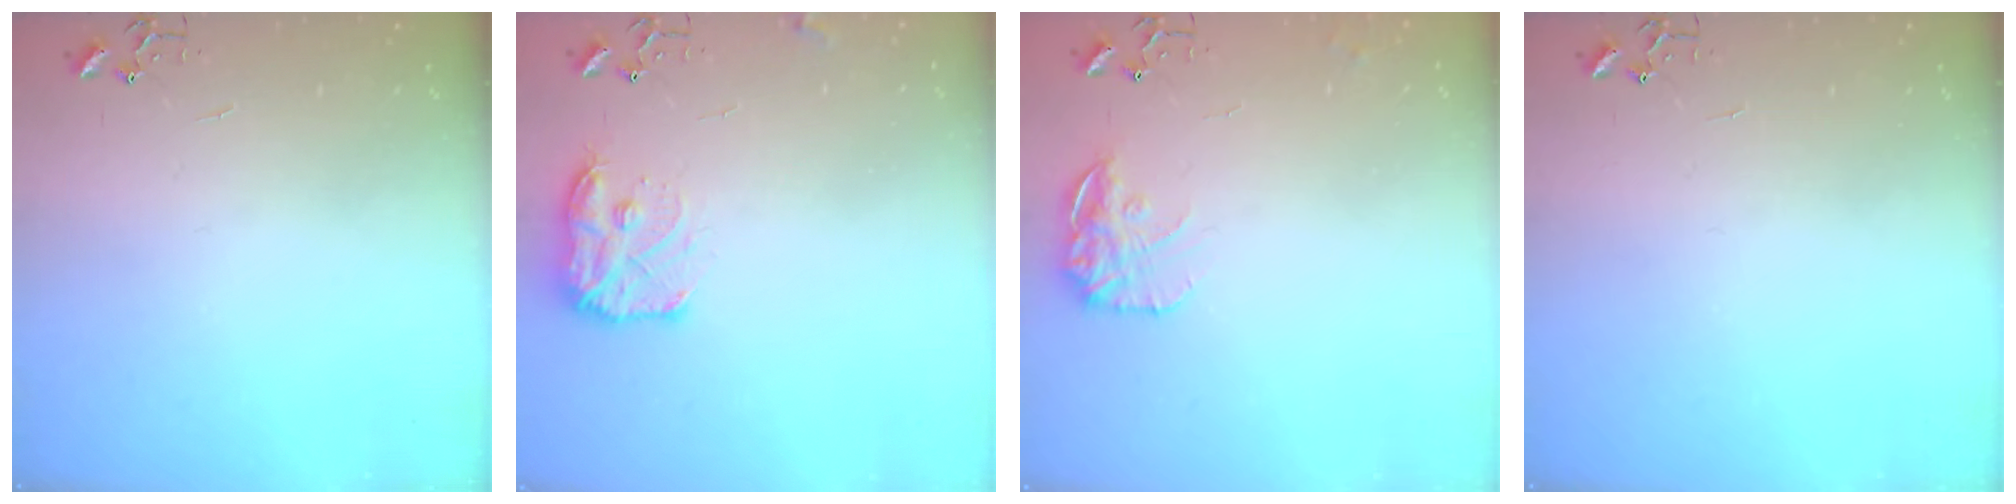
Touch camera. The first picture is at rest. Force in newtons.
{"total": 11.8, "press": 11.8, "slide": 0.6}
{"total": 12.9, "press": 12.8, "slide": 0.6}
{"total": 0.0}